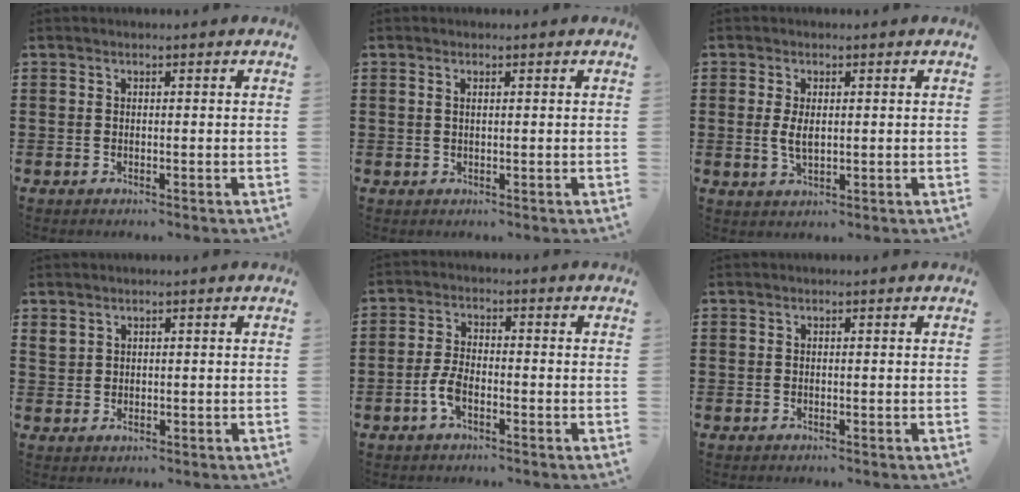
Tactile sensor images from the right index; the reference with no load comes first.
{"total": 0.8, "force": [0.3, 0.2, 0.7], "torque": [-0.015, 0.002, 0.006]}
{"total": 3.1, "force": [0.3, 1.4, 2.8], "torque": [-0.062, 0.002, 0.002]}
{"total": 1.7, "force": [1.3, 1.1, 0.4], "torque": [-0.011, 0.005, 0.026]}
{"total": 4.0, "force": [-1.5, 1.8, 3.2], "torque": [-0.084, -0.004, -0.035]}
{"total": 0.0}